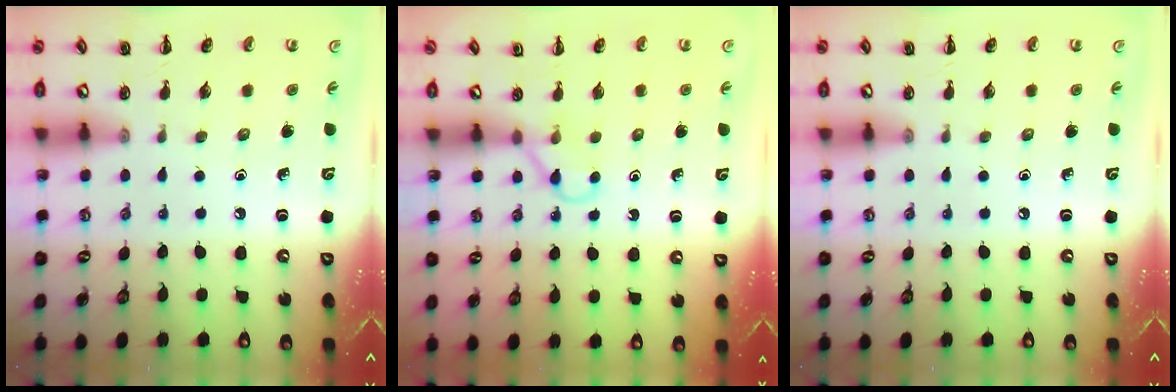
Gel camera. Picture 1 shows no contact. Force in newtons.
{"total": 2.9, "press": 2.8, "slide": 0.9}
{"total": 0.0}